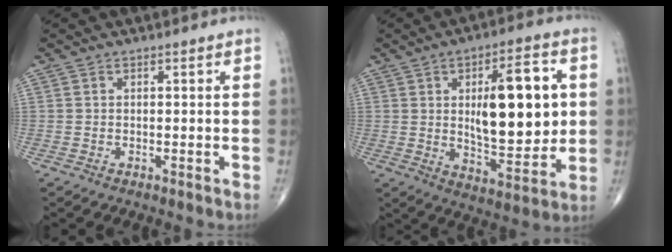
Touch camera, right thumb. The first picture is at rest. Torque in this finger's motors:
{"motor_torque": [2.01, 2.53, 0.37, -0.01, 0.13]}